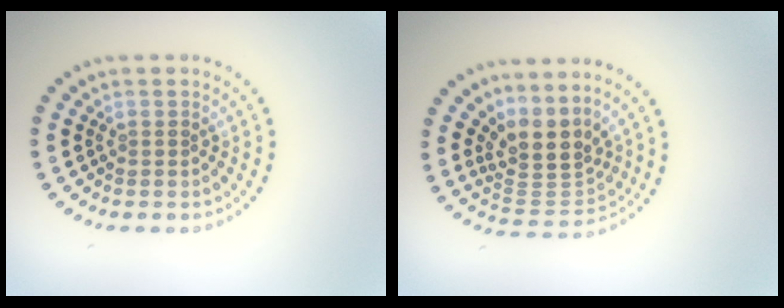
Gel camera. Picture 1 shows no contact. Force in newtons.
{"total": 4.0, "press": 3.0, "slide": 2.6}